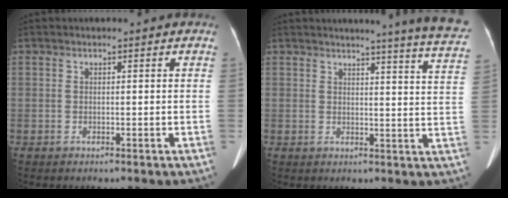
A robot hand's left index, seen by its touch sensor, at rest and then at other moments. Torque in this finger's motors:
{"motor_torque": [-0.05, -1.73, 0.05, 0.01]}